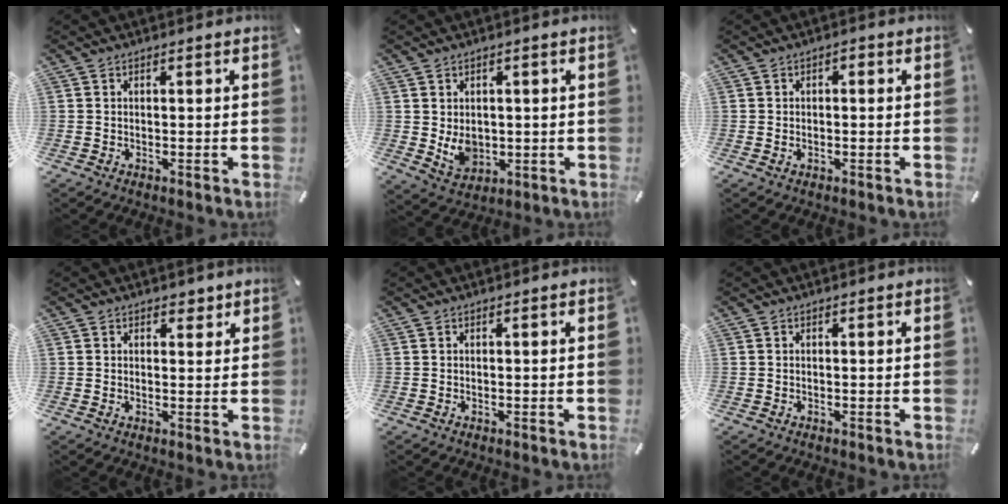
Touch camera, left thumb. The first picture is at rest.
{"total": 5.6, "force": [0.5, 4.8, 2.9], "torque": [-0.046, -0.008, 0.010]}
{"total": 1.5, "force": [-0.3, 0.9, 1.2], "torque": [-0.014, 0.001, -0.008]}
{"total": 2.4, "force": [1.6, 1.7, 0.7], "torque": [0.009, -0.006, 0.023]}
{"total": 0.0}
{"total": 0.0}